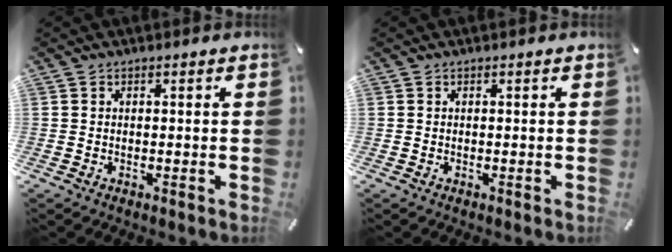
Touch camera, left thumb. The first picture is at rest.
{"total": 0.0}